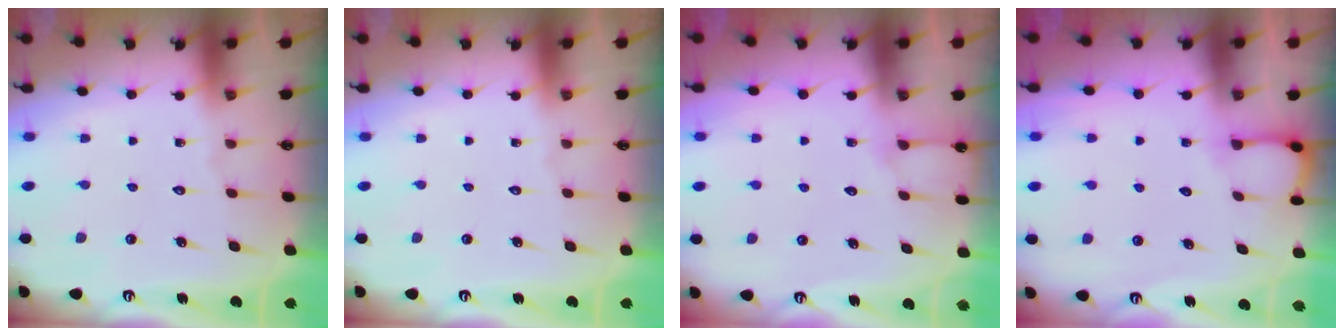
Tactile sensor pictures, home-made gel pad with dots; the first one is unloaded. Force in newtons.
{"total": 0.0}
{"total": 5.1, "press": 5.1, "slide": 0.5}
{"total": 2.6, "press": 2.6, "slide": 0.3}